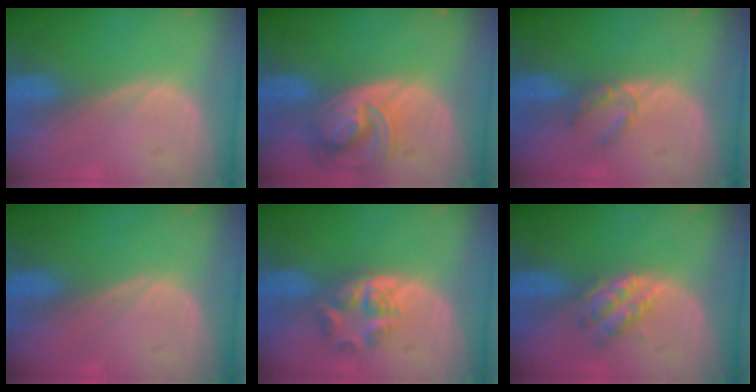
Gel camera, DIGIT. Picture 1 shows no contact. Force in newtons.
{"total": 8.1, "press": 7.0, "slide": 4.1}
{"total": 2.9, "press": 2.7, "slide": 1.0}
{"total": 0.0}
{"total": 5.9, "press": 5.0, "slide": 3.3}
{"total": 4.8, "press": 4.2, "slide": 2.3}